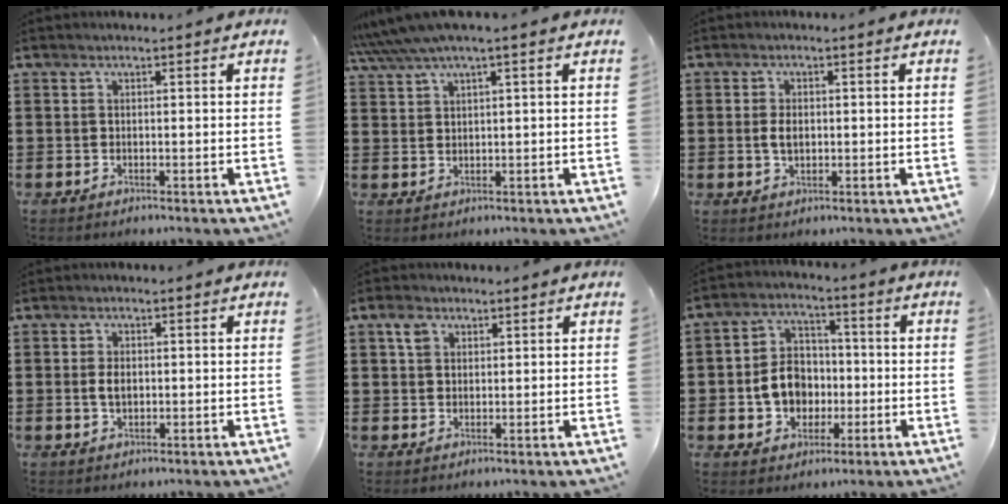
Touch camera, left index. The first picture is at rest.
{"total": 3.3, "force": [2.2, 0.0, 2.5], "torque": [-0.061, -0.003, 0.035]}
{"total": 2.6, "force": [0.1, 1.5, 2.1], "torque": [-0.051, 0.003, -0.002]}
{"total": 2.5, "force": [0.1, 1.5, 2.1], "torque": [-0.043, 0.005, 0.001]}
{"total": 3.0, "force": [1.6, 2.1, 1.4], "torque": [-0.026, 0.005, 0.027]}
{"total": 7.6, "force": [-1.2, 6.5, 3.8], "torque": [-0.088, 0.014, -0.024]}